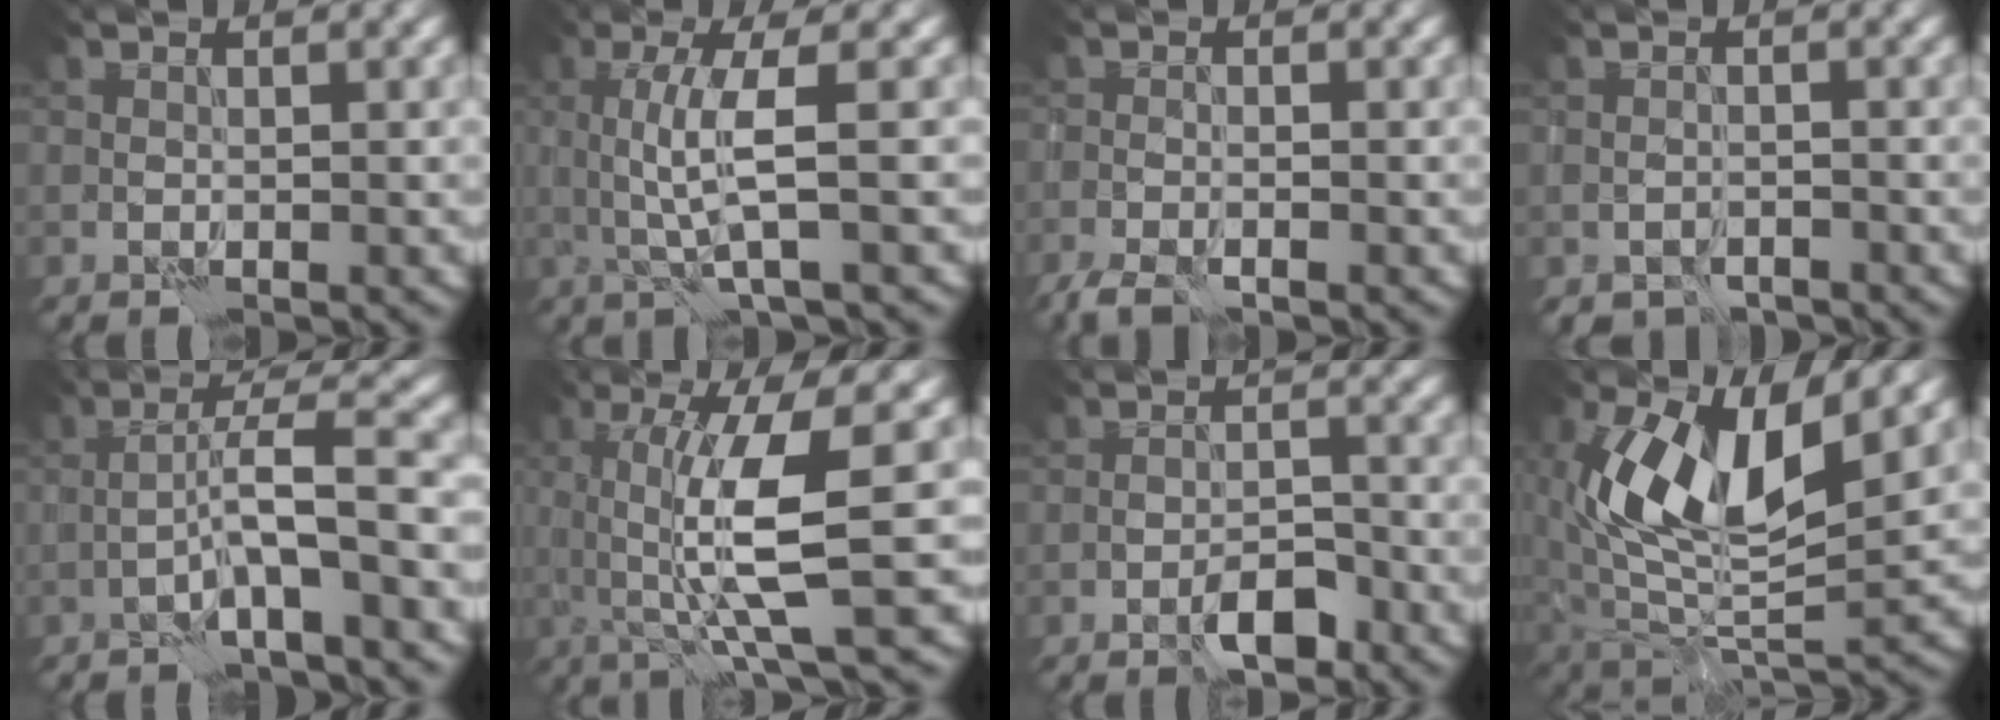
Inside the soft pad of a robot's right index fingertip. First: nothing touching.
{"total": 3.5, "force": [0.9, -0.2, 3.4], "torque": [-0.072, -0.003, 0.021]}
{"total": 2.3, "force": [-1.9, 0.4, 1.2], "torque": [-0.025, -0.006, -0.042]}
{"total": 1.8, "force": [-1.6, 0.7, 0.1], "torque": [0.000, -0.001, -0.028]}
{"total": 3.6, "force": [-1.5, -0.6, 3.3], "torque": [-0.053, 0.022, -0.026]}
{"total": 7.3, "force": [1.4, 0.9, 7.1], "torque": [-0.108, -0.008, 0.030]}
{"total": 2.8, "force": [-1.9, 0.8, 1.9], "torque": [-0.023, 0.007, -0.030]}
{"total": 9.2, "force": [3.5, 3.9, 7.6], "torque": [-0.153, -0.010, 0.065]}